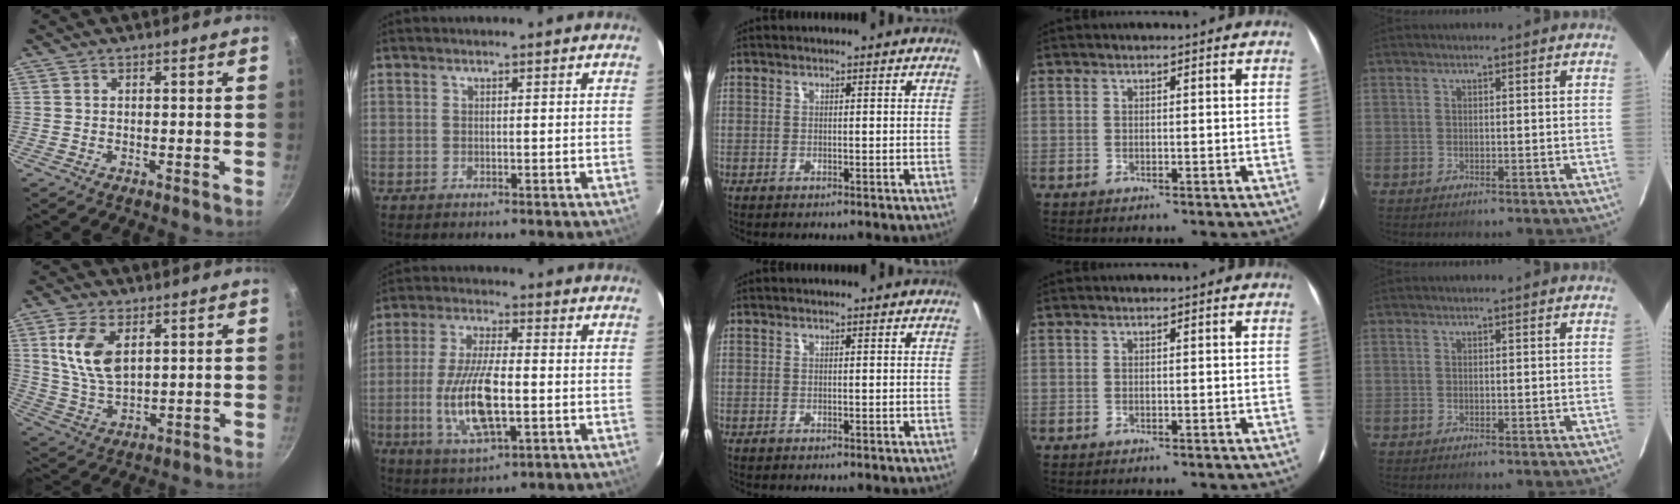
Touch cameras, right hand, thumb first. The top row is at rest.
{"thumb": {"total": 10.9, "force": [3.5, 6.1, 8.3], "torque": [-0.157, -0.020, 0.074]}, "index": {"total": 13.1, "force": [-2.5, 4.2, 12.2], "torque": [-0.248, -0.008, -0.044]}}